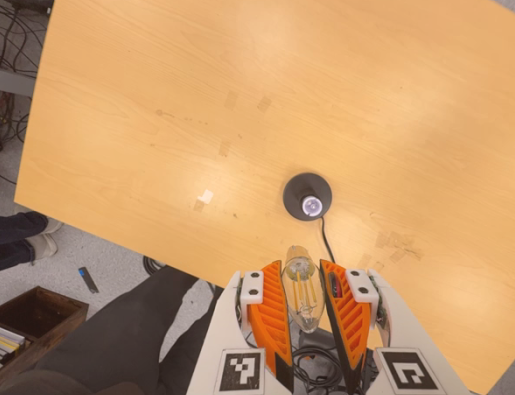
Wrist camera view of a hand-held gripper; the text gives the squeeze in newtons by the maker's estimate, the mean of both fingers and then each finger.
{"total": 12.4, "left": 12.5, "right": 12.2}